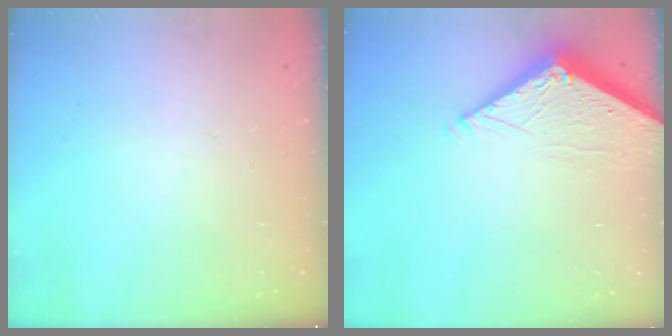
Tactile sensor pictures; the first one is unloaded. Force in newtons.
{"total": 5.7, "press": 5.7, "slide": 0.0}